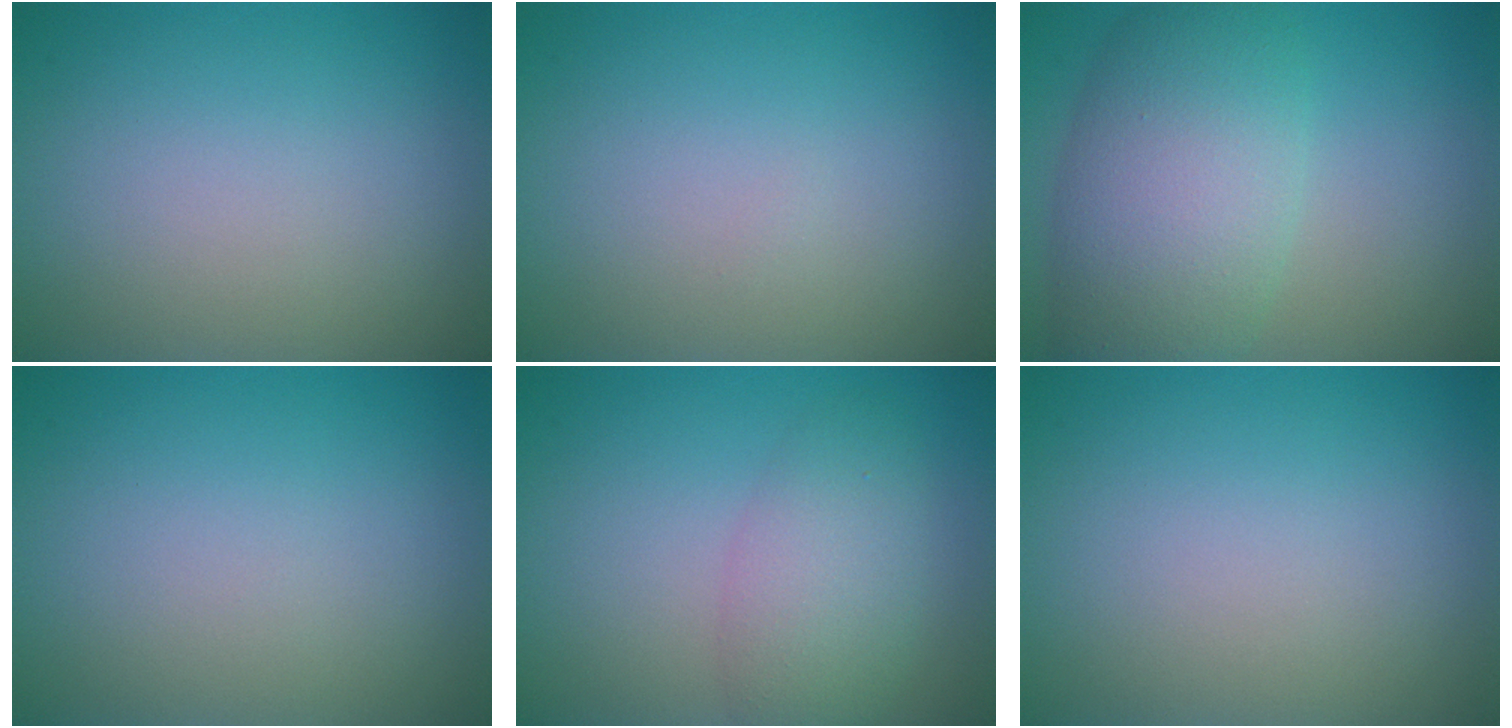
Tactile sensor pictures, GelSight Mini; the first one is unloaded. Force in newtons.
{"total": 0.0}
{"total": 8.2, "press": 8.2, "slide": 0.4}
{"total": 0.0}
{"total": 3.8, "press": 3.8, "slide": 0.1}
{"total": 0.0}